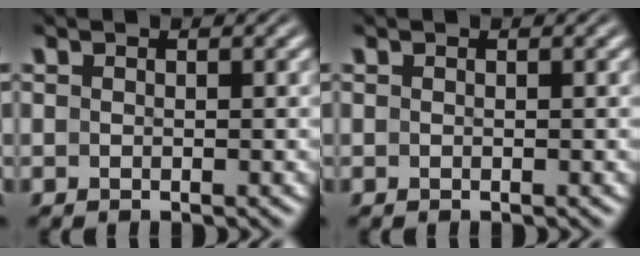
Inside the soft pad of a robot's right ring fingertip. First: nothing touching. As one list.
[{"total": 0.0}]